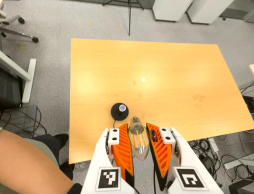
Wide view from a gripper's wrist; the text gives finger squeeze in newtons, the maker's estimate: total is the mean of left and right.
{"total": 21.4, "left": 23.6, "right": 19.1}